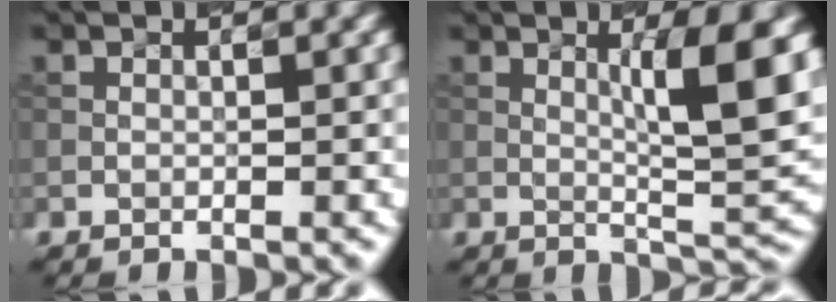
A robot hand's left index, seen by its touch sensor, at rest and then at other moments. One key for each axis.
{"total": 7.4, "fx": 1.7, "fy": 1.1, "fz": 7.1, "tx": -0.105, "ty": -0.008, "tz": 0.038}